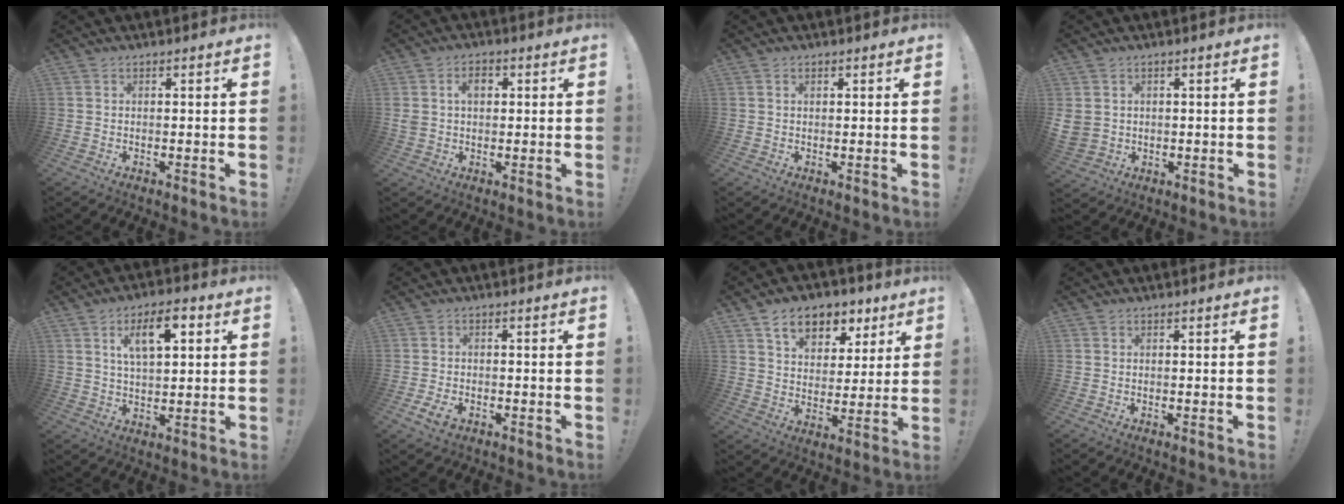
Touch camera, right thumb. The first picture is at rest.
{"total": 5.1, "force": [1.1, 3.8, 3.2], "torque": [-0.052, 0.006, 0.018]}
{"total": 0.7, "force": [0.4, 0.4, 0.4], "torque": [-0.007, 0.001, 0.007]}
{"total": 4.2, "force": [0.9, 3.8, 1.5], "torque": [-0.044, -0.002, 0.022]}
{"total": 10.3, "force": [4.0, 4.7, 8.3], "torque": [-0.130, 0.001, 0.067]}
{"total": 4.4, "force": [-2.0, 2.4, 3.1], "torque": [-0.070, 0.004, -0.035]}
{"total": 11.2, "force": [6.9, 7.1, 5.1], "torque": [-0.077, -0.036, 0.127]}
{"total": 0.0}